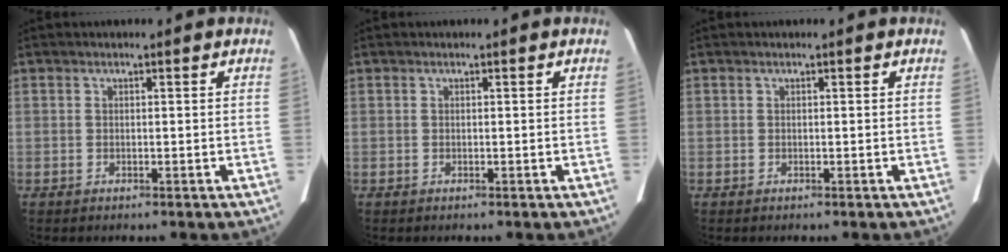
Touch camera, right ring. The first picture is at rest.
{"total": 0.0}
{"total": 0.0}